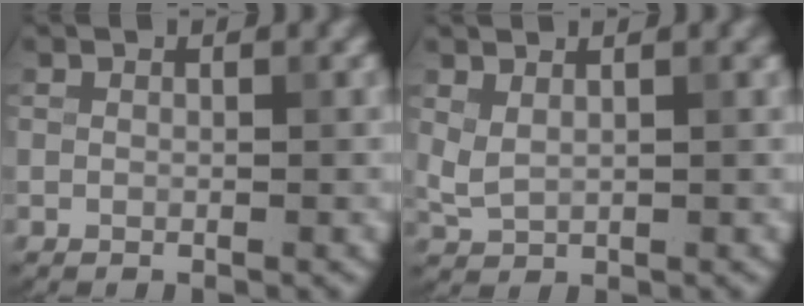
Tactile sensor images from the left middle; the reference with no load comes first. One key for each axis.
{"total": 1.9, "fx": 1.1, "fy": 0.7, "fz": 1.3, "tx": -0.031, "ty": -0.002, "tz": 0.026}